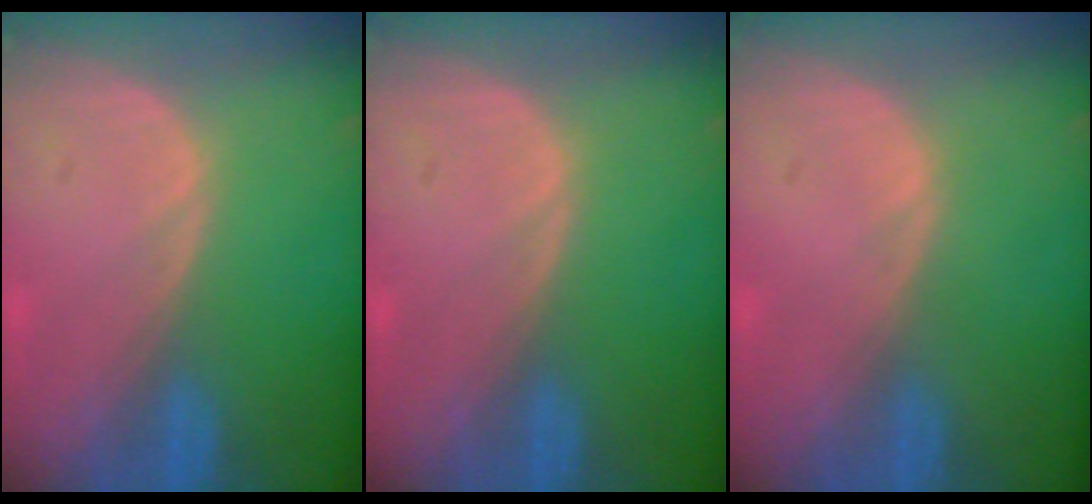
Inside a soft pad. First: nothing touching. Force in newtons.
{"total": 0.0}
{"total": 0.0}